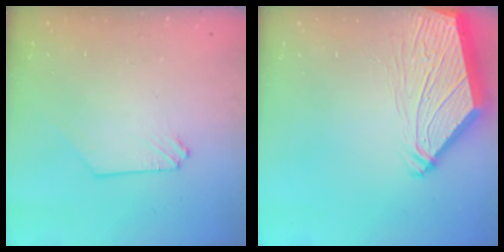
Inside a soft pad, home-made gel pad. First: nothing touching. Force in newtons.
{"total": 4.3, "press": 4.2, "slide": 0.5}